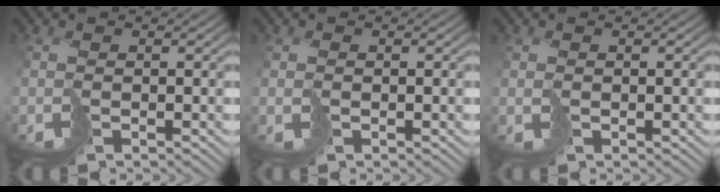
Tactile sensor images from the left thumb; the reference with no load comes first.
{"total": 0.6, "force": [0.2, 0.3, 0.4], "torque": [-0.009, -0.003, 0.009]}
{"total": 0.7, "force": [0.4, 0.3, 0.4], "torque": [-0.009, -0.003, 0.013]}